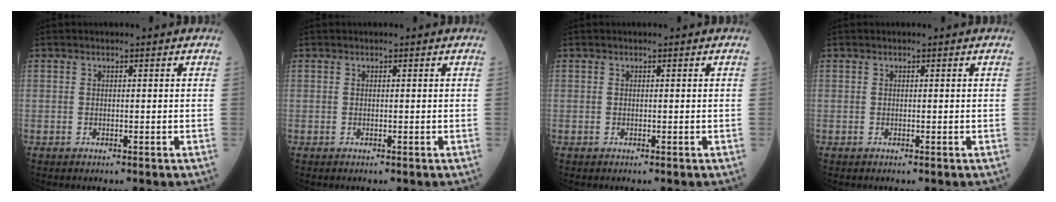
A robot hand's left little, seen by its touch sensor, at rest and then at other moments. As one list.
[{"total": 0.0}, {"total": 0.0}, {"total": 0.0}]